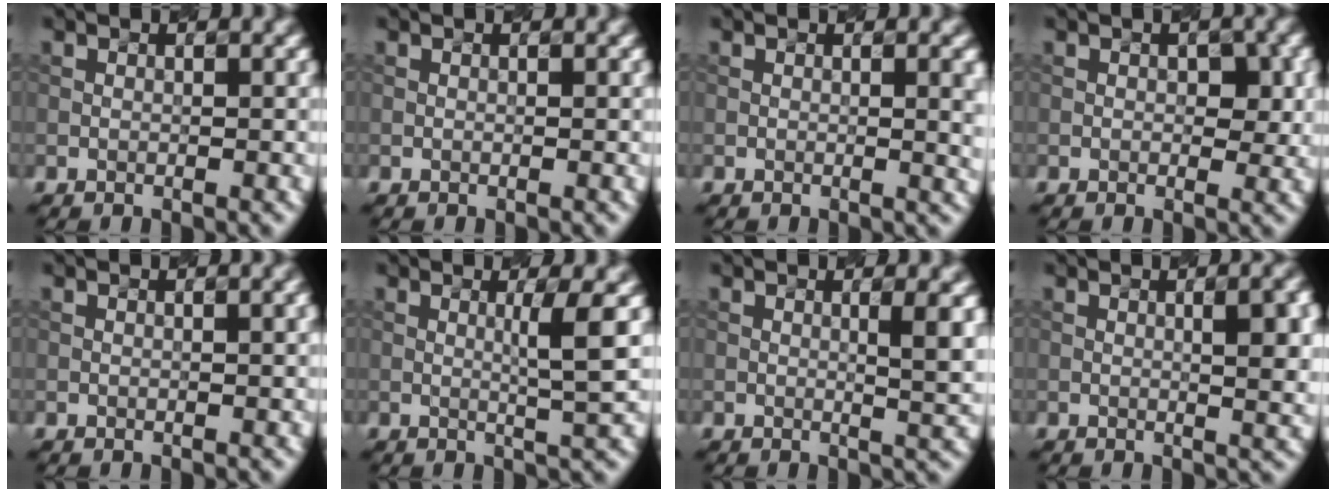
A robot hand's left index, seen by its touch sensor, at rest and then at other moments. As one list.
[{"total": 0.0}, {"total": 2.8, "force": [0.3, 0.9, 2.7], "torque": [-0.022, 0.005, 0.007]}, {"total": 2.2, "force": [0.1, 1.2, 1.8], "torque": [-0.020, -0.001, 0.007]}, {"total": 1.3, "force": [0.2, 0.4, 1.2], "torque": [-0.014, 0.005, 0.000]}, {"total": 3.0, "force": [0.4, 0.1, 3.0], "torque": [-0.050, -0.002, 0.013]}, {"total": 3.1, "force": [0.5, 0.7, 3.0], "torque": [-0.036, -0.001, 0.012]}, {"total": 5.1, "force": [0.6, 1.5, 4.8], "torque": [-0.048, 0.011, 0.016]}]